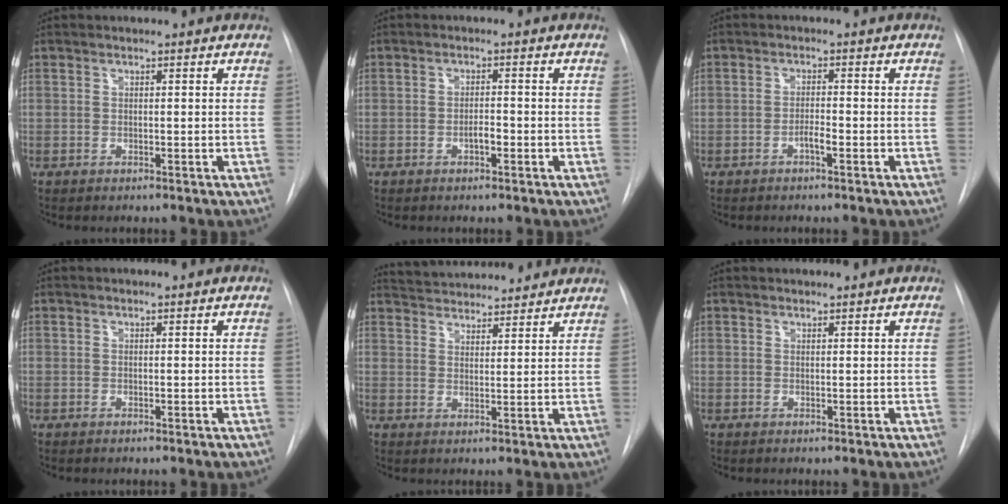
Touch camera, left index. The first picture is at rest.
{"total": 1.7, "force": [-0.8, 0.6, 1.4], "torque": [-0.023, 0.003, -0.014]}
{"total": 1.7, "force": [-1.0, 0.2, 1.4], "torque": [-0.024, 0.002, -0.020]}
{"total": 0.0}
{"total": 12.5, "force": [11.9, 2.2, 3.1], "torque": [-0.046, 0.026, 0.171]}
{"total": 1.5, "force": [1.5, 0.1, 0.3], "torque": [-0.006, 0.017, 0.025]}